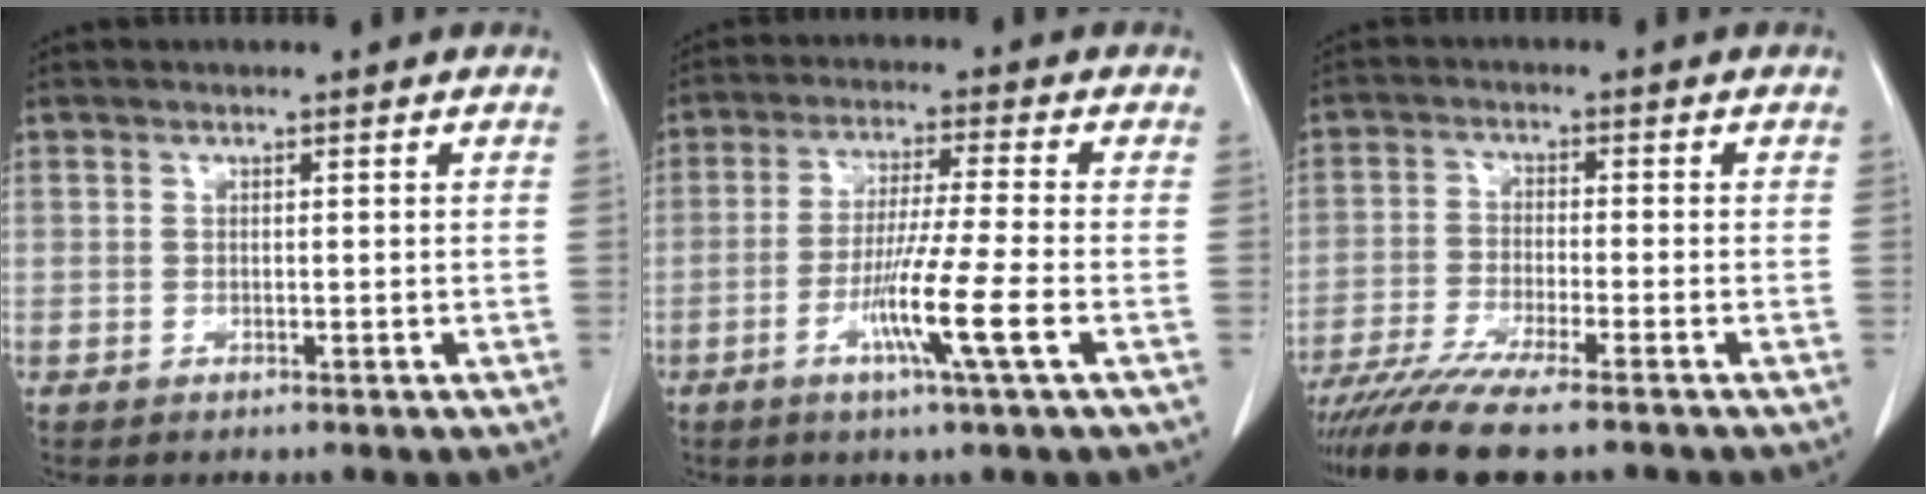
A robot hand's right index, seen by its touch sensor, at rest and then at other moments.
{"total": 8.1, "force": [-2.9, -1.3, 7.5], "torque": [-0.138, -0.019, -0.059]}
{"total": 11.2, "force": [-9.2, 0.1, 6.4], "torque": [-0.104, -0.027, -0.153]}